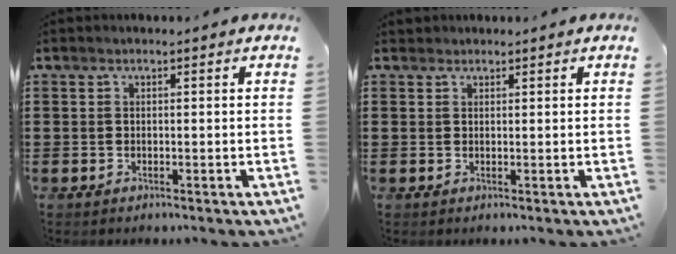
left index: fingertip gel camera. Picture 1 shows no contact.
{"total": 0.8, "force": [0.8, 0.3, 0.0], "torque": [-0.003, 0.001, 0.016]}